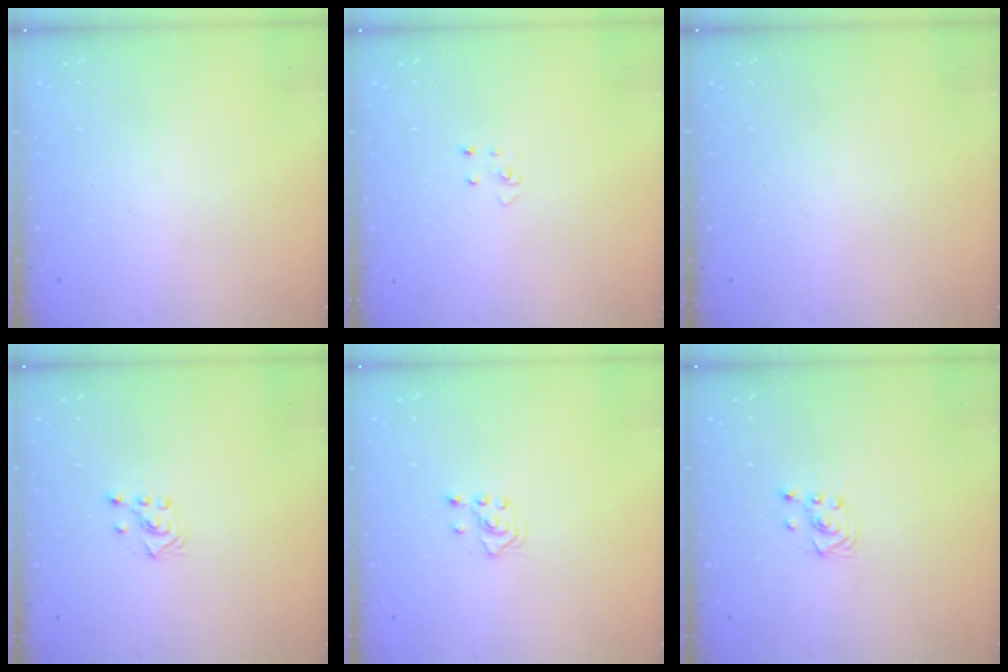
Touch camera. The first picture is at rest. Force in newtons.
{"total": 3.7, "press": 3.7, "slide": 0.3}
{"total": 0.0}
{"total": 3.7, "press": 3.7, "slide": 0.7}
{"total": 3.2, "press": 3.1, "slide": 1.0}
{"total": 2.6, "press": 2.4, "slide": 1.0}